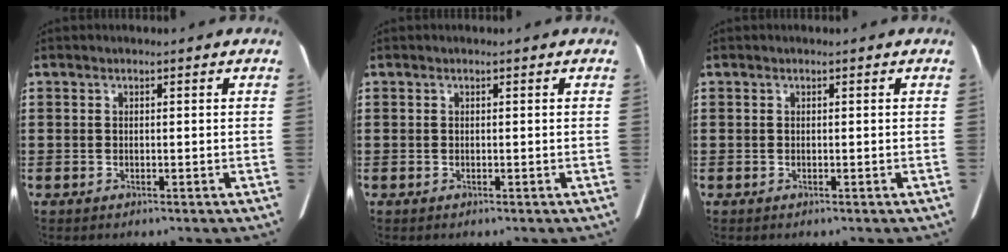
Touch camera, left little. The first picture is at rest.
{"total": 0.0}
{"total": 0.0}